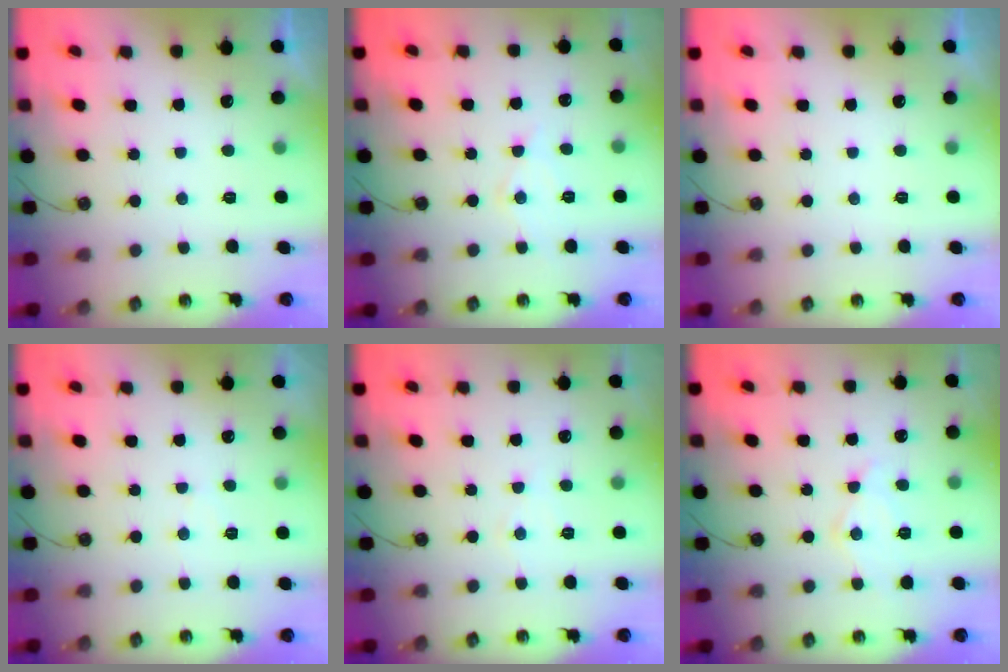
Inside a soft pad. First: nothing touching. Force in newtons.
{"total": 7.7, "press": 7.7, "slide": 0.4}
{"total": 0.0}
{"total": 3.9, "press": 3.9, "slide": 0.7}
{"total": 4.3, "press": 4.2, "slide": 0.6}
{"total": 10.8, "press": 10.7, "slide": 0.9}